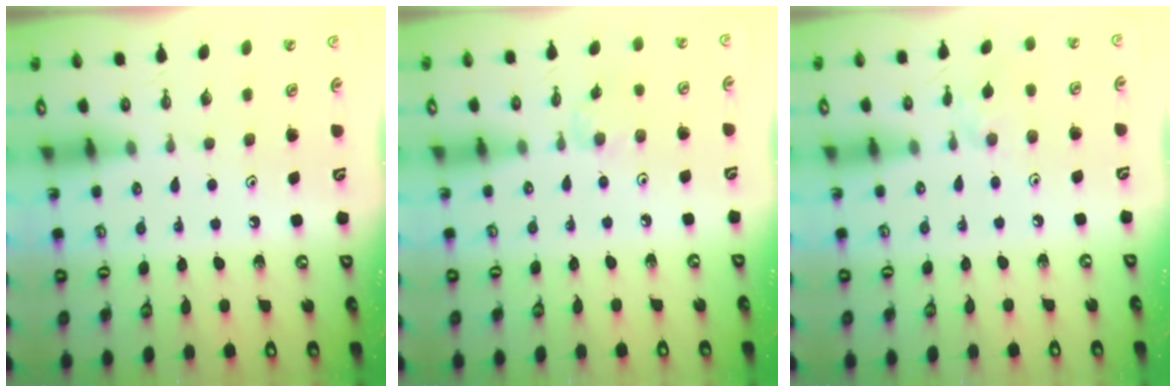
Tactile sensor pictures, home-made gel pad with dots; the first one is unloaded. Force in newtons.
{"total": 2.2, "press": 2.2, "slide": 0.4}
{"total": 2.4, "press": 2.4, "slide": 0.4}